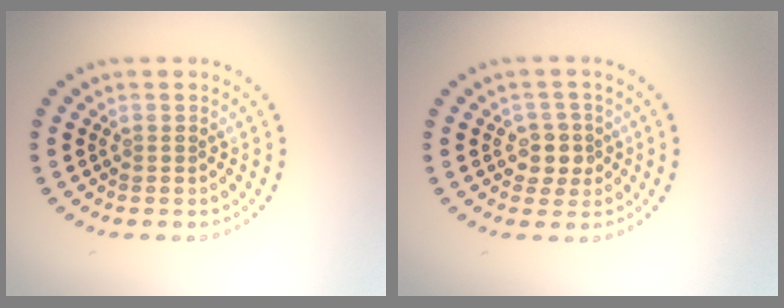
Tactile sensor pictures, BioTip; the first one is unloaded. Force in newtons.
{"total": 2.3, "press": 2.0, "slide": 1.1}